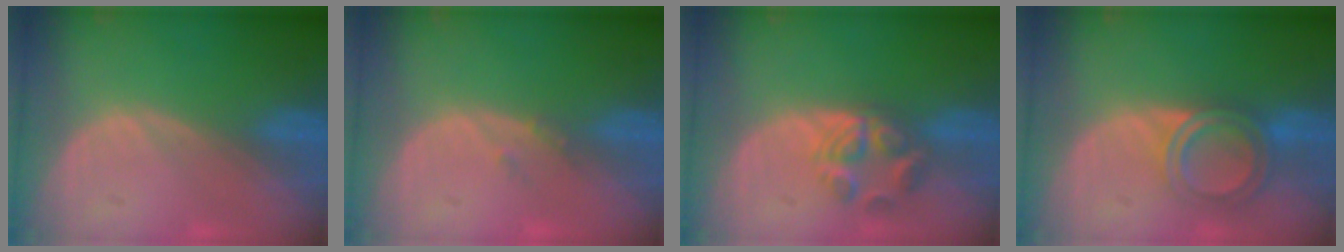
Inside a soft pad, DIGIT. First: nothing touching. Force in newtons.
{"total": 1.2, "press": 1.0, "slide": 0.6}
{"total": 5.7, "press": 4.7, "slide": 3.2}
{"total": 6.3, "press": 5.4, "slide": 3.3}